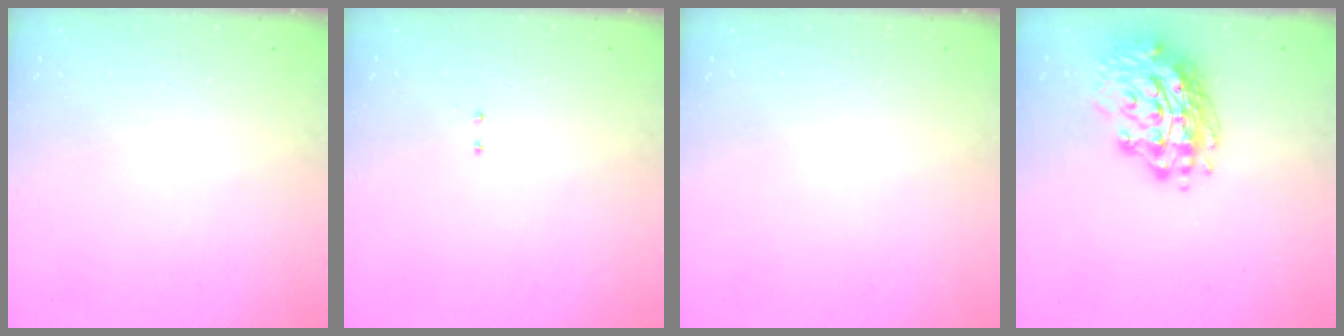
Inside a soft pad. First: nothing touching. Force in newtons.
{"total": 2.0, "press": 2.0, "slide": 0.4}
{"total": 0.0}
{"total": 16.1, "press": 16.0, "slide": 1.7}